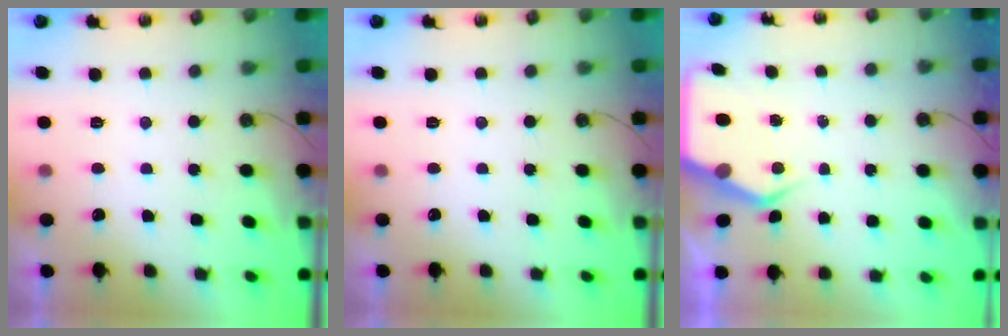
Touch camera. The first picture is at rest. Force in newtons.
{"total": 0.0}
{"total": 5.3, "press": 5.3, "slide": 0.5}